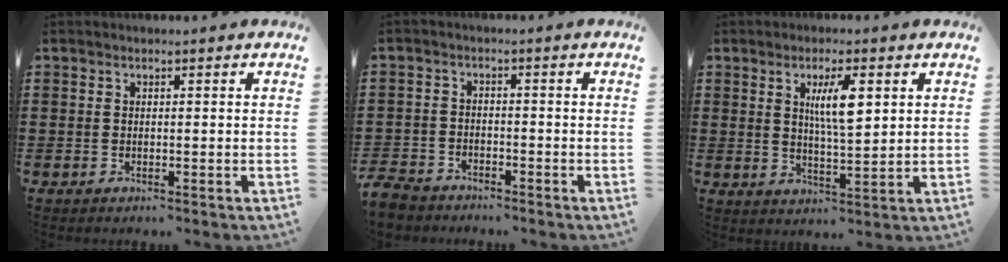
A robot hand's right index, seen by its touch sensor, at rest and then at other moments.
{"total": 3.5, "force": [-3.4, 1.0, 0.3], "torque": [-0.024, -0.001, -0.076]}
{"total": 6.3, "force": [2.1, 1.6, 5.7], "torque": [-0.109, 0.004, 0.031]}